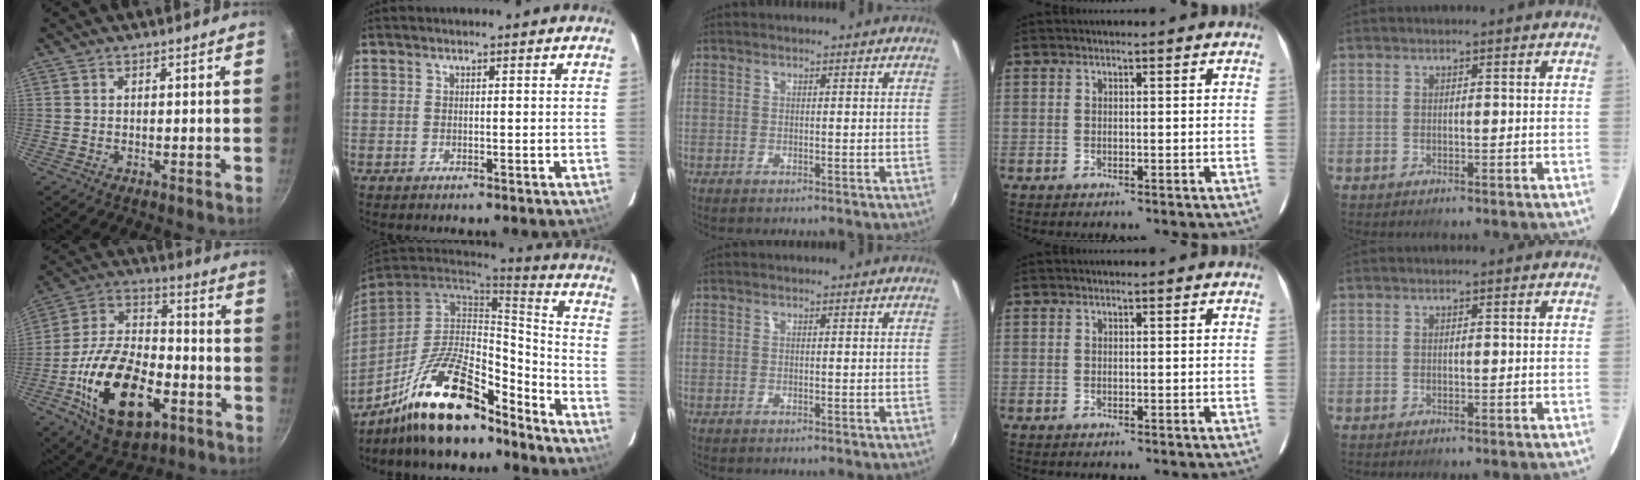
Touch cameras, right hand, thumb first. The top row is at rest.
{"thumb": {"total": 22.9, "force": [-8.1, 12.7, 17.2], "torque": [-0.300, 0.035, -0.144]}, "index": {"total": 20.8, "force": [-14.7, 7.1, 12.9], "torque": [-0.254, -0.003, -0.254]}}